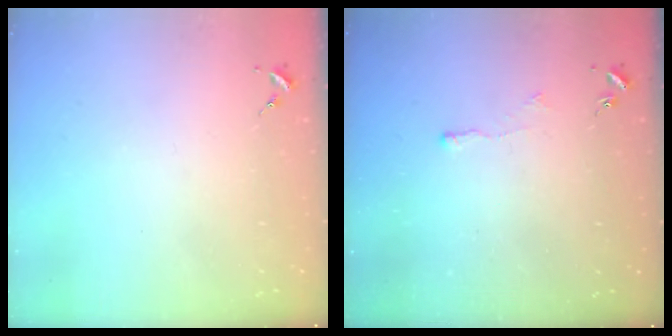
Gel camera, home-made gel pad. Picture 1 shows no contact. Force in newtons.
{"total": 3.3, "press": 3.2, "slide": 0.7}